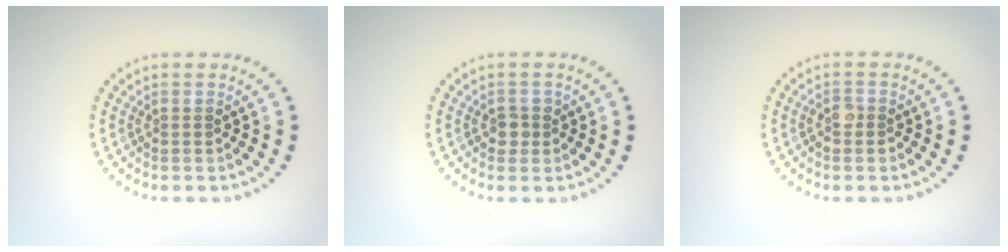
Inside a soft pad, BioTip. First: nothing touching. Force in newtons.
{"total": 1.4, "press": 1.2, "slide": 0.6}
{"total": 1.4, "press": 1.3, "slide": 0.5}